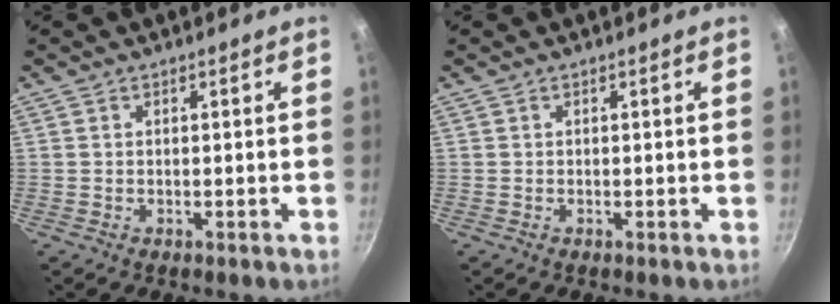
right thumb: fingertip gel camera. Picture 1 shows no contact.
{"total": 0.0}